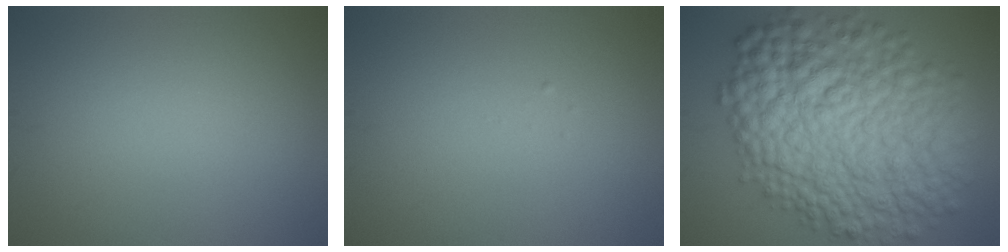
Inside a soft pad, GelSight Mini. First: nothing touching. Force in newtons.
{"total": 0.0}
{"total": 13.5, "press": 13.5, "slide": 0.1}